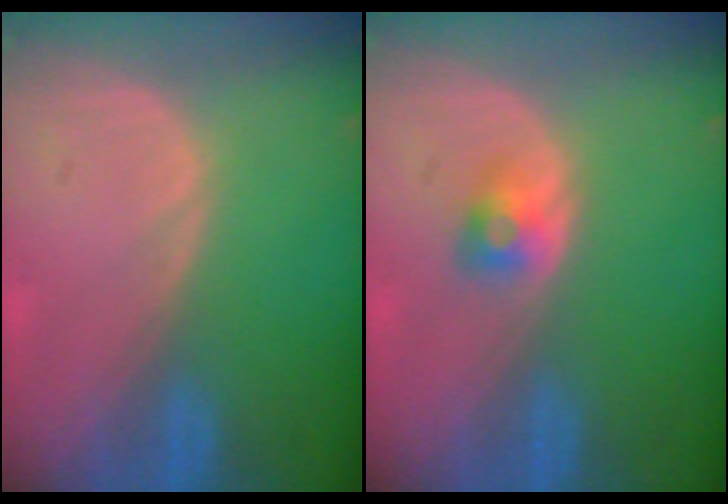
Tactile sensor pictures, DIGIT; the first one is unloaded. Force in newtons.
{"total": 2.7, "press": 2.4, "slide": 1.1}